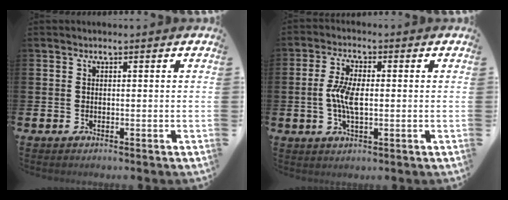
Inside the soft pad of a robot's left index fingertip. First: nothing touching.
{"total": 5.6, "force": [-0.1, 2.3, 5.1], "torque": [-0.100, -0.003, -0.008]}